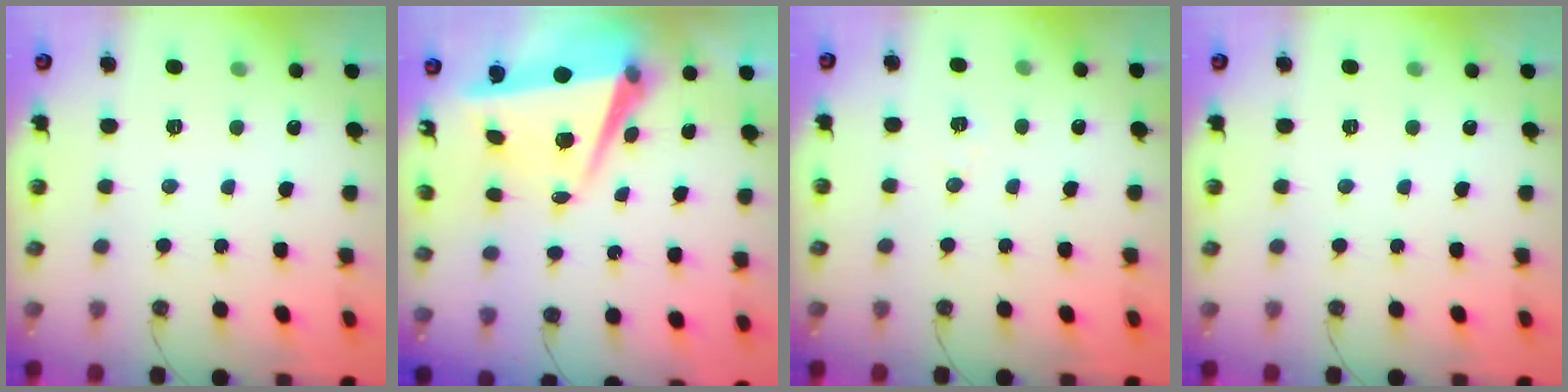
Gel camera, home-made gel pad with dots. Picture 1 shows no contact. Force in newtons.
{"total": 7.8, "press": 7.6, "slide": 1.8}
{"total": 5.3, "press": 2.9, "slide": 4.5}
{"total": 0.0}